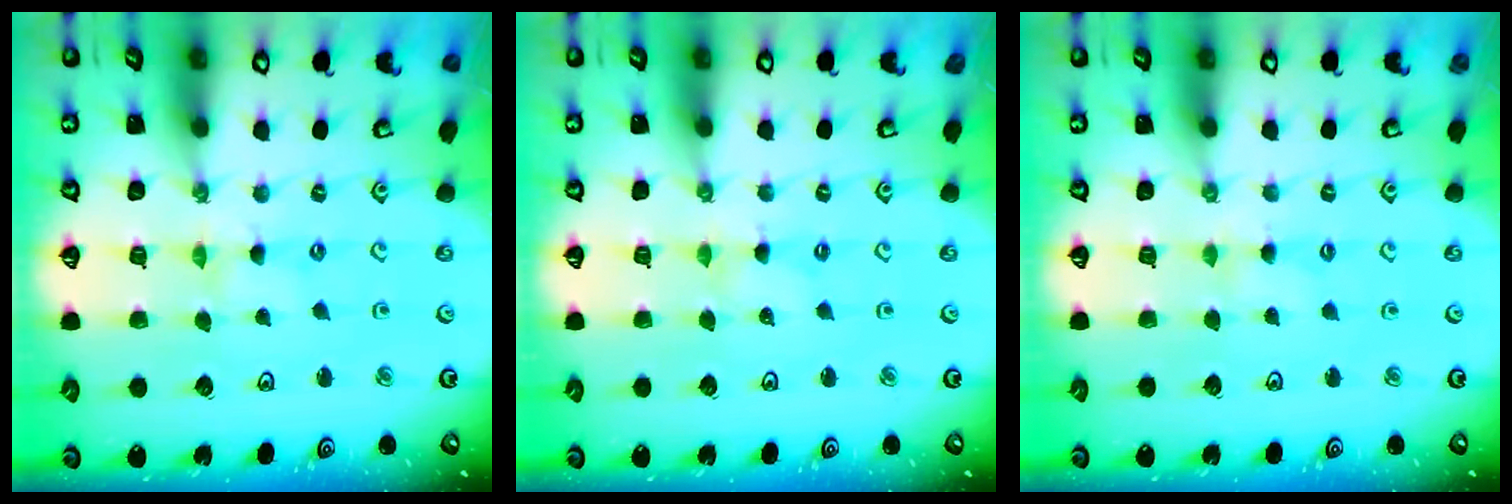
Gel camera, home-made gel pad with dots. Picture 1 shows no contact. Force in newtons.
{"total": 0.0}
{"total": 1.8, "press": 1.8, "slide": 0.4}